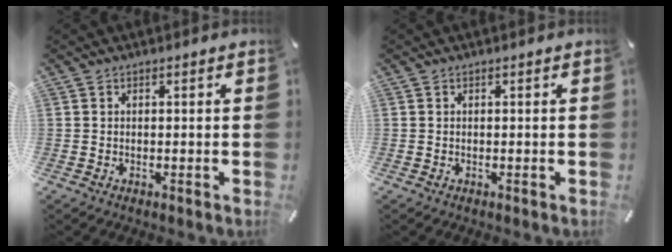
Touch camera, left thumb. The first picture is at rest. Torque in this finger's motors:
{"motor_torque": [0.02, 0.01, -0.01, 0.00, 0.00]}